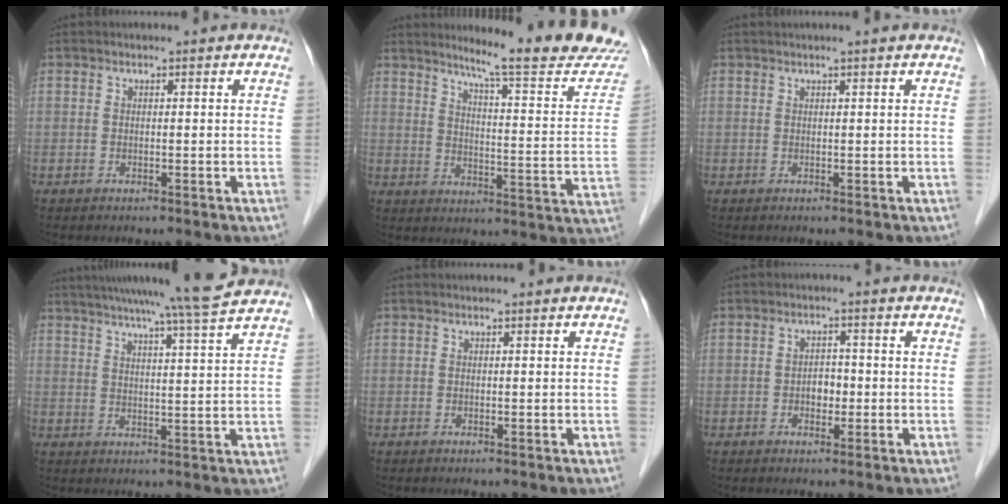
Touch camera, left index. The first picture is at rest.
{"total": 18.8, "force": [17.1, -0.4, 7.7], "torque": [-0.106, -0.085, 0.210]}
{"total": 1.2, "force": [1.0, -0.3, 0.7], "torque": [-0.016, 0.010, 0.023]}
{"total": 12.9, "force": [11.3, -1.9, 6.0], "torque": [-0.102, -0.007, 0.148]}
{"total": 0.0}
{"total": 2.6, "force": [-0.7, 1.7, 1.7], "torque": [-0.024, 0.009, -0.012]}